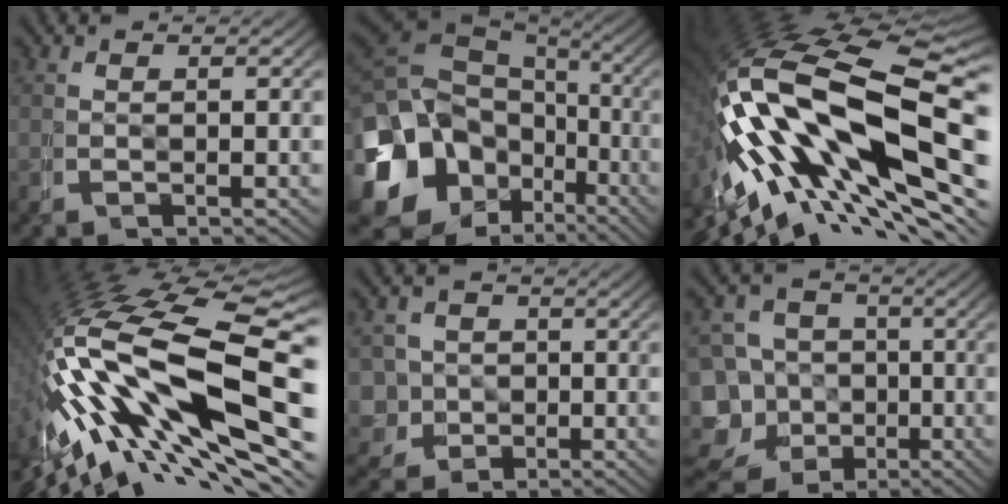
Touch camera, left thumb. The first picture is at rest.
{"total": 17.9, "force": [-3.2, 14.4, 10.2], "torque": [-0.226, -0.055, -0.041]}
{"total": 19.5, "force": [-1.2, 11.2, 16.0], "torque": [-0.333, -0.051, 0.007]}
{"total": 18.0, "force": [-0.9, 9.4, 15.3], "torque": [-0.321, -0.025, 0.003]}
{"total": 7.8, "force": [-1.7, 7.2, 2.5], "torque": [-0.085, -0.035, -0.026]}
{"total": 13.6, "force": [-5.0, 11.8, 4.6], "torque": [-0.120, -0.067, -0.078]}